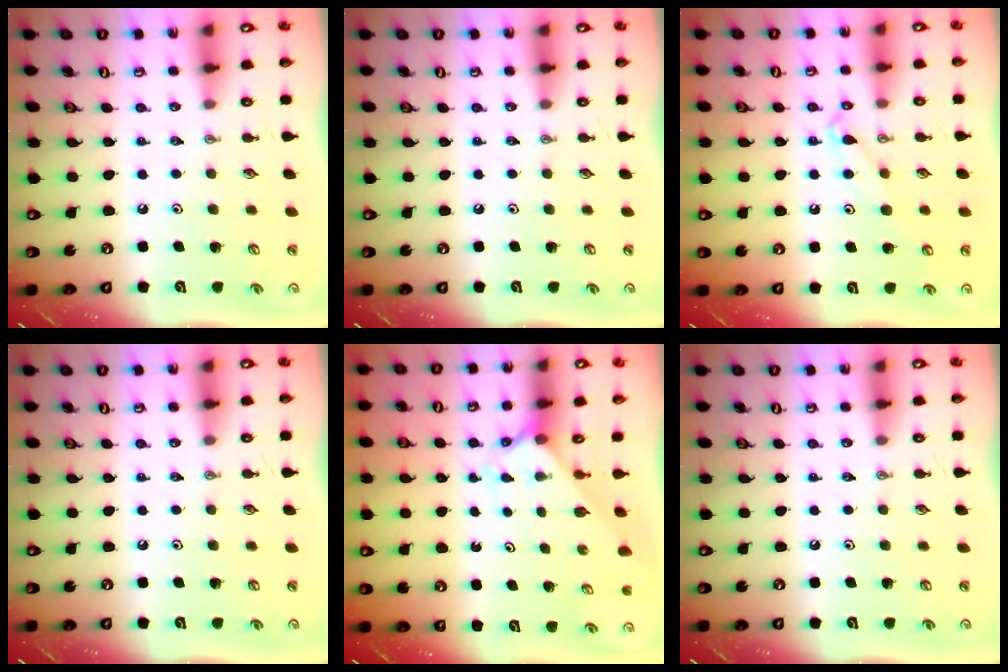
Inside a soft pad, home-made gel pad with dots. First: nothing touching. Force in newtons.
{"total": 0.0}
{"total": 6.5, "press": 6.5, "slide": 0.7}
{"total": 0.0}
{"total": 2.1, "press": 2.1, "slide": 0.2}
{"total": 0.0}